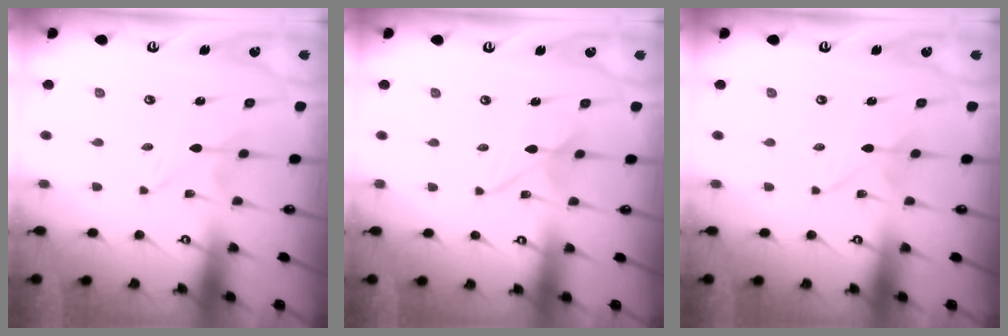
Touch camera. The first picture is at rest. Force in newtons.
{"total": 3.9, "press": 3.8, "slide": 0.4}
{"total": 1.5, "press": 1.5, "slide": 0.3}